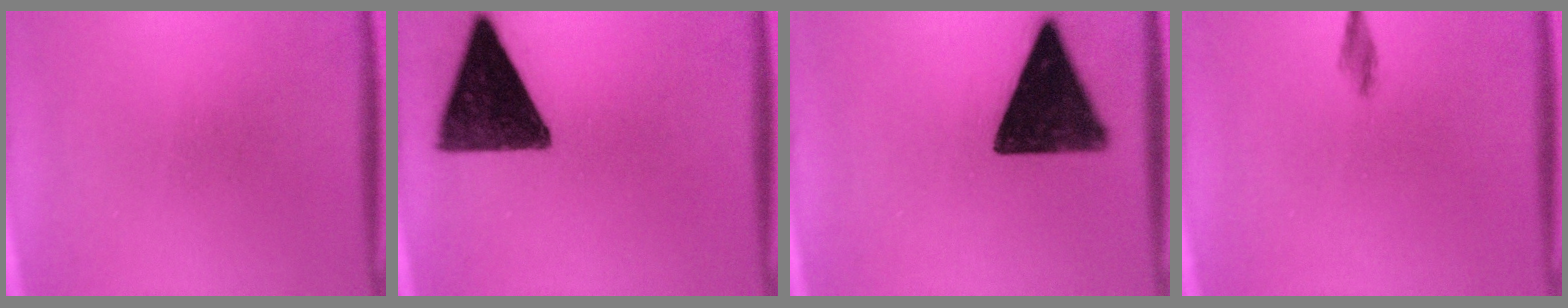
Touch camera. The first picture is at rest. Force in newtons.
{"total": 14.0}
{"total": 15.5}
{"total": 1.3}